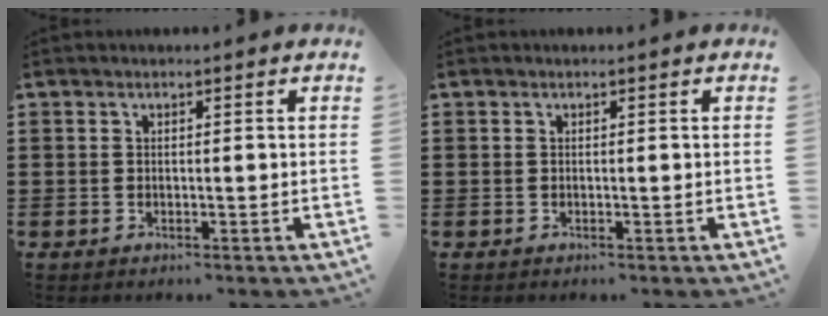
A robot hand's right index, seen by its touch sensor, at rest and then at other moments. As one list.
[{"total": 0.0}]